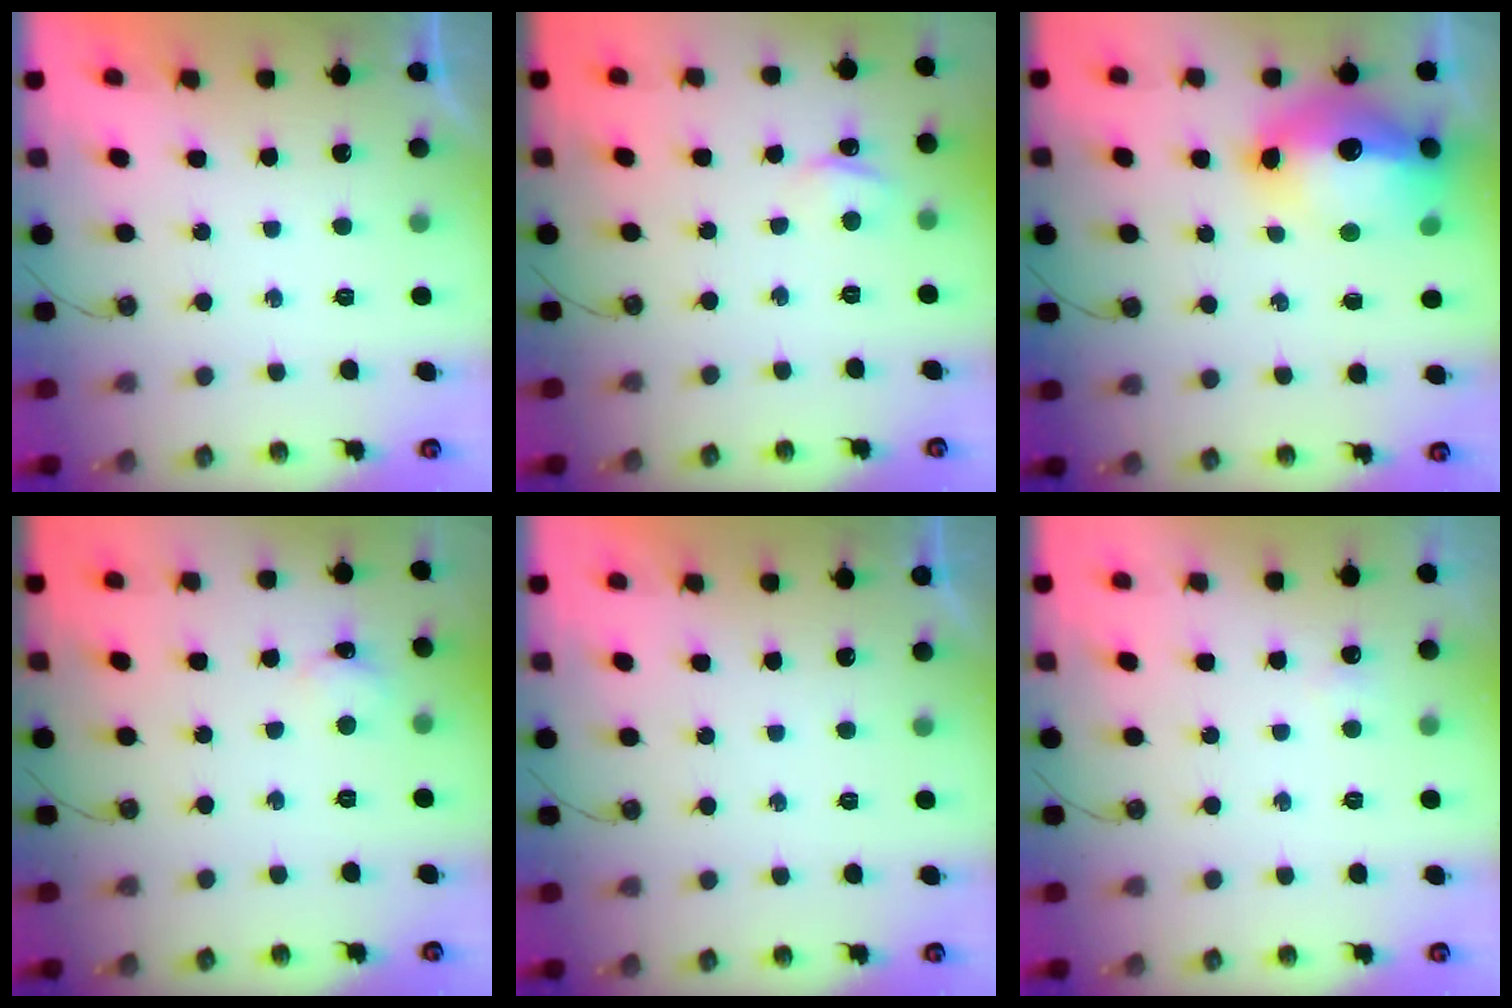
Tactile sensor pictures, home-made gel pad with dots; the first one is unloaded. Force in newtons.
{"total": 2.8, "press": 2.7, "slide": 0.4}
{"total": 18.6, "press": 18.5, "slide": 2.3}
{"total": 2.2, "press": 2.2, "slide": 0.3}
{"total": 0.0}
{"total": 2.7, "press": 2.7, "slide": 0.6}